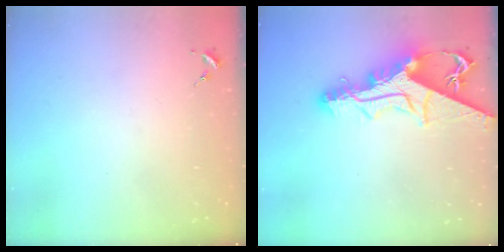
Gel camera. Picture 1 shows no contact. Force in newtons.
{"total": 15.3, "press": 15.3, "slide": 1.3}